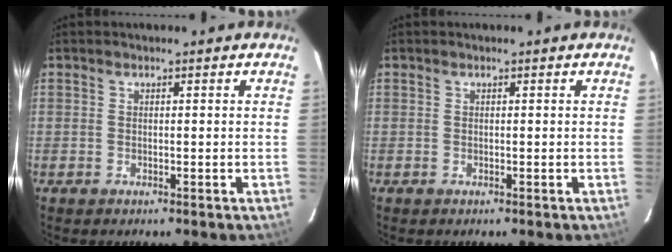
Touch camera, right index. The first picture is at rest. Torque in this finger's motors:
{"motor_torque": [-0.01, 0.01, 0.00, 0.01]}